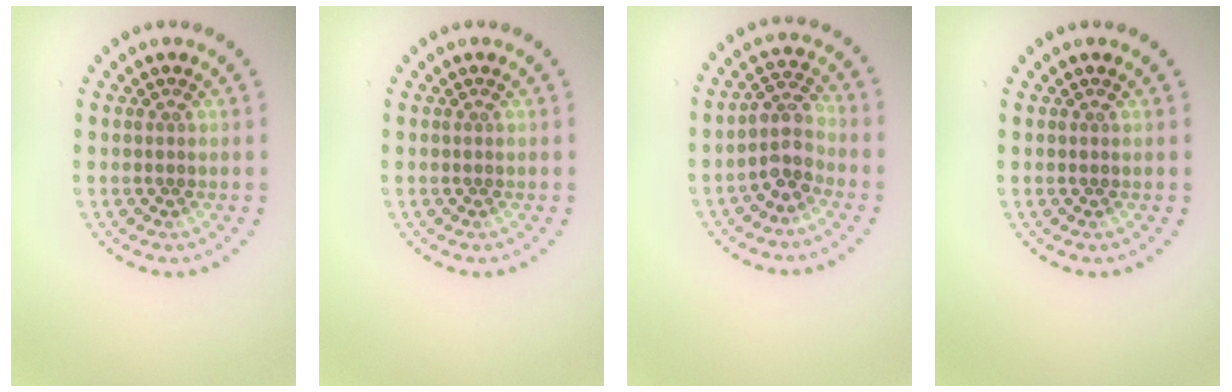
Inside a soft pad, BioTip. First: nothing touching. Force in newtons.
{"total": 0.0}
{"total": 3.0, "press": 2.4, "slide": 1.8}
{"total": 0.0}